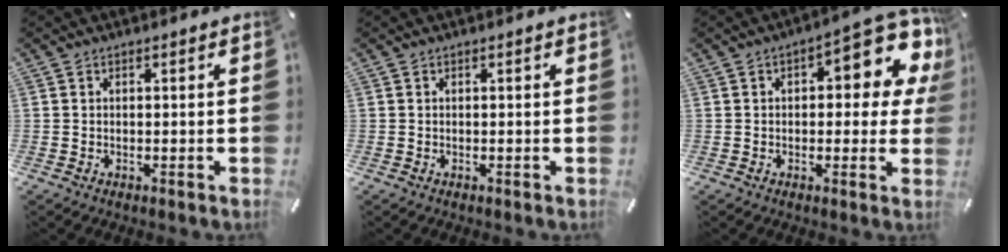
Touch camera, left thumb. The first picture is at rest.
{"total": 0.0}
{"total": 12.4, "force": [4.2, 5.6, 10.2], "torque": [-0.112, -0.036, 0.066]}